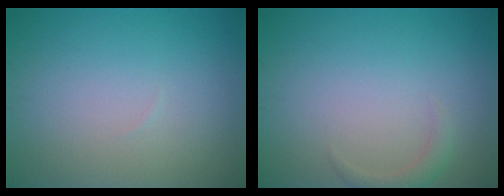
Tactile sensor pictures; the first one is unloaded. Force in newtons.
{"total": 1.3, "press": 1.3, "slide": 0.1}